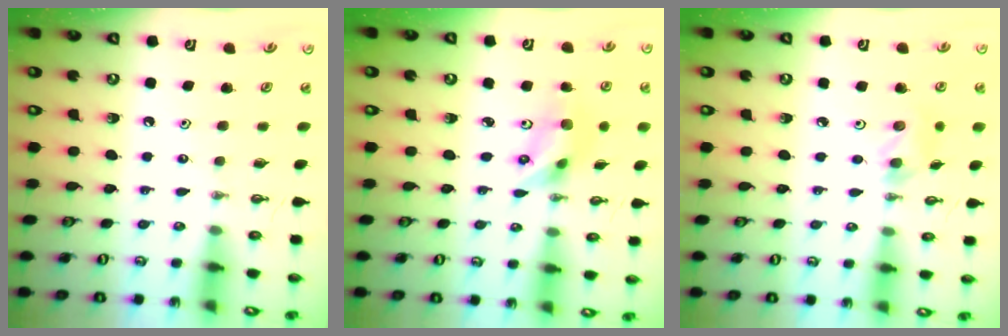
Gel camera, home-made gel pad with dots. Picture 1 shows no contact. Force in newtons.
{"total": 7.1, "press": 6.5, "slide": 2.9}
{"total": 5.4, "press": 5.3, "slide": 1.0}